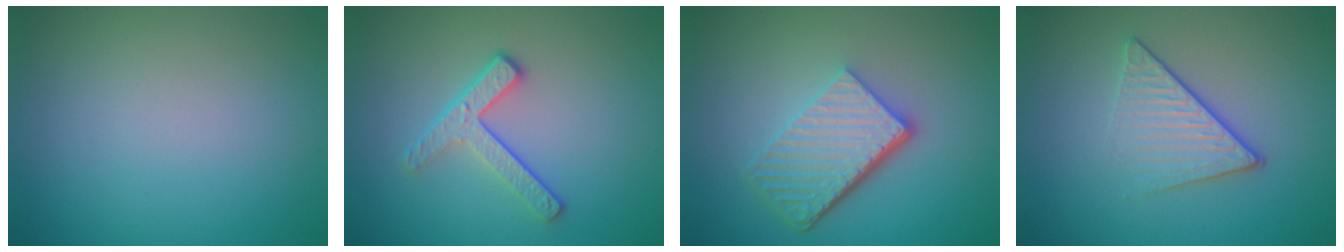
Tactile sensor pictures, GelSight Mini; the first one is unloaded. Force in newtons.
{"total": 2.9, "press": 2.3, "slide": 1.7}
{"total": 6.1, "press": 4.1, "slide": 4.5}
{"total": 4.1, "press": 2.8, "slide": 3.1}